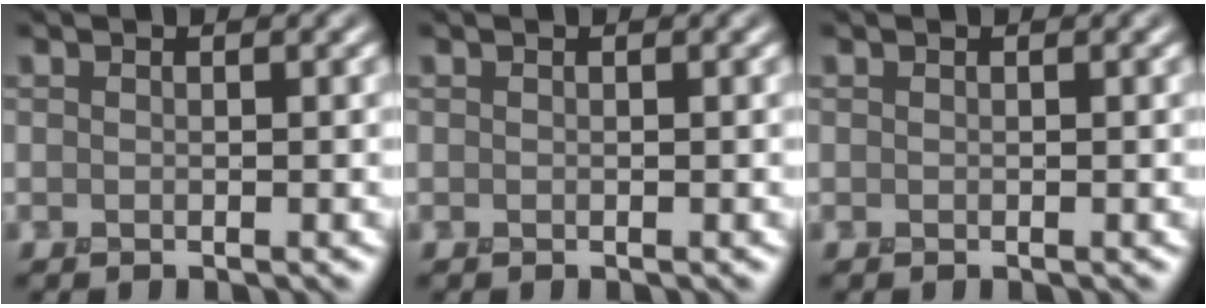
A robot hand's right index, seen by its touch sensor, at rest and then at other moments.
{"total": 0.0}
{"total": 0.0}